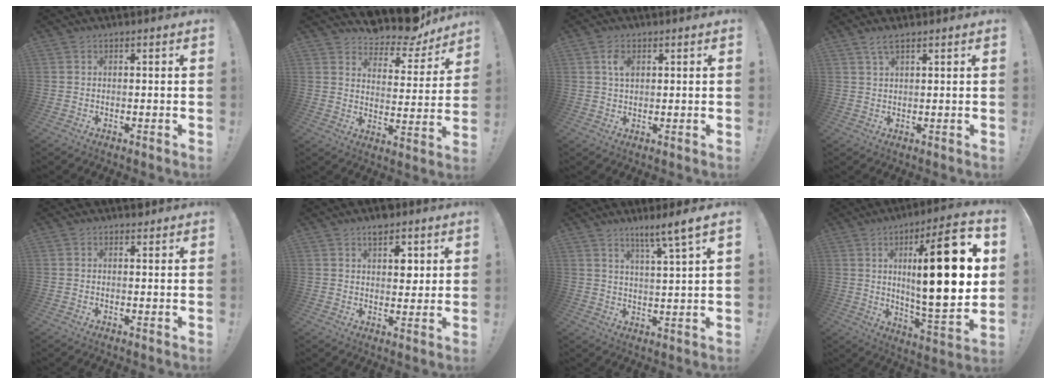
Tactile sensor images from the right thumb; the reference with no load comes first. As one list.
[{"total": 8.6, "force": [7.9, 2.7, 1.9], "torque": [-0.017, -0.081, 0.134]}, {"total": 3.8, "force": [1.2, 2.2, 2.9], "torque": [-0.046, 0.000, 0.019]}, {"total": 3.6, "force": [2.4, 1.1, 2.5], "torque": [-0.043, -0.008, 0.042]}, {"total": 1.0, "force": [0.8, 0.5, 0.2], "torque": [0.003, -0.003, 0.014]}, {"total": 7.6, "force": [3.7, 5.3, 4.0], "torque": [-0.030, -0.020, 0.061]}, {"total": 6.5, "force": [4.6, -1.3, 4.4], "torque": [-0.065, -0.038, 0.067]}, {"total": 25.4, "force": [5.5, 6.7, 23.9], "torque": [-0.362, -0.027, 0.077]}]